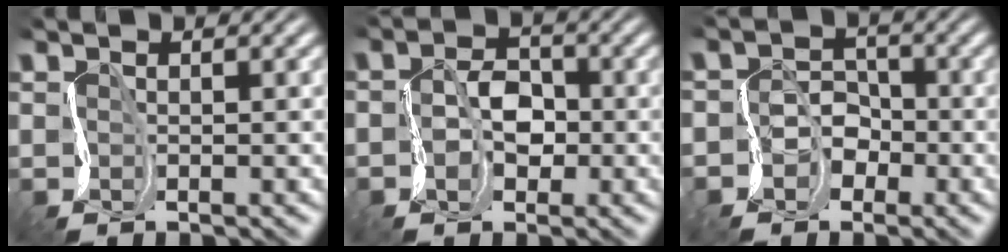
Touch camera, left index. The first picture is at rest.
{"total": 2.7, "force": [-1.3, 2.0, 1.2], "torque": [-0.020, 0.003, -0.030]}
{"total": 2.8, "force": [-1.8, 2.1, 0.1], "torque": [0.024, 0.007, -0.046]}